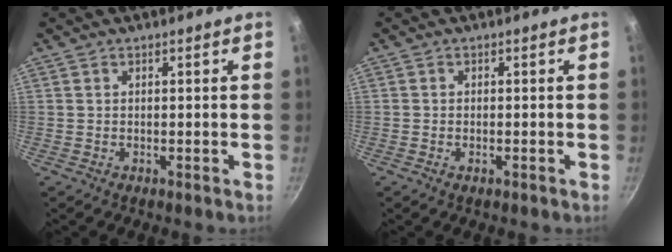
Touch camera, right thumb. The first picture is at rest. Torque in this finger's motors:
{"motor_torque": [-0.15, -0.06, -0.14, 0.00, -0.04]}